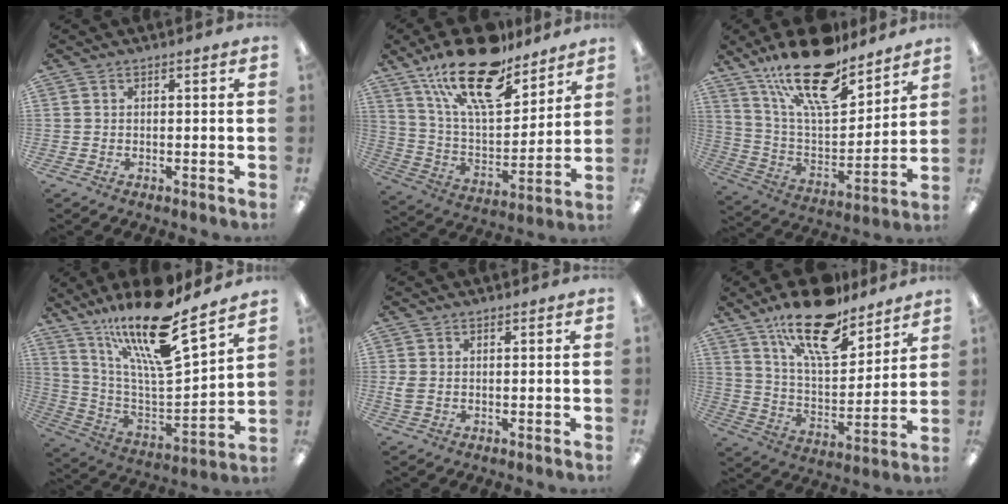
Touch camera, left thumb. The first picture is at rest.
{"total": 23.0, "force": [16.0, 8.9, 13.9], "torque": [-0.242, -0.088, 0.281]}
{"total": 22.5, "force": [16.0, 8.3, 13.5], "torque": [-0.235, -0.091, 0.278]}
{"total": 21.1, "force": [15.3, 5.1, 13.6], "torque": [-0.243, -0.102, 0.256]}
{"total": 2.1, "force": [0.3, 1.4, 1.6], "torque": [-0.024, 0.001, 0.003]}
{"total": 19.9, "force": [14.1, 7.7, 11.8], "torque": [-0.195, -0.078, 0.241]}